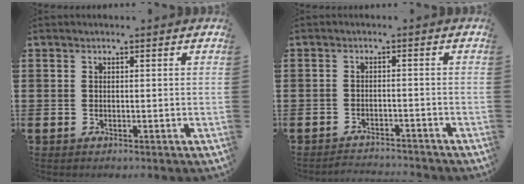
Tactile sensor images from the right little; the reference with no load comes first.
{"total": 1.9, "force": [-1.9, -0.1, -0.2], "torque": [-0.003, 0.004, -0.041]}